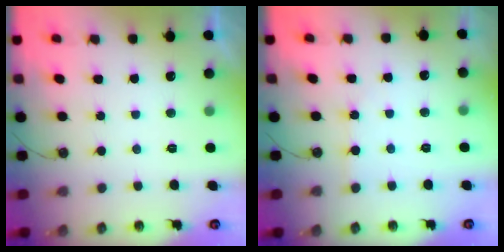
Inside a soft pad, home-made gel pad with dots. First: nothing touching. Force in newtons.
{"total": 2.1, "press": 2.0, "slide": 0.3}